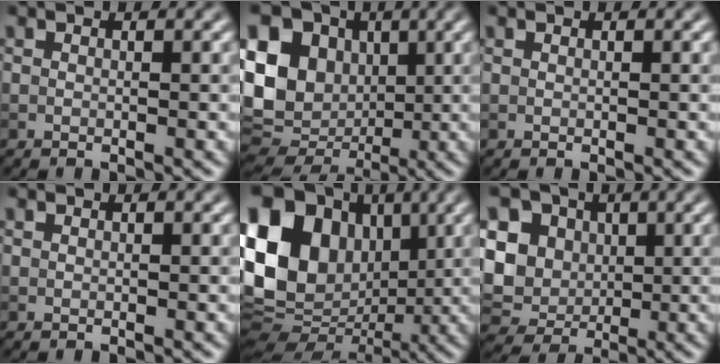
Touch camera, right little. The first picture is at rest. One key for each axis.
{"total": 15.2, "fx": 1.3, "fy": 12.6, "fz": 8.4, "tx": -0.188, "ty": 0.004, "tz": 0.018}
{"total": 0.0}
{"total": 0.0}
{"total": 15.4, "fx": 2.6, "fy": 12.0, "fz": 9.2, "tx": -0.203, "ty": 0.022, "tz": 0.045}
{"total": 10.2, "fx": 1.7, "fy": 8.8, "fz": 5.0, "tx": -0.120, "ty": 0.020, "tz": 0.011}